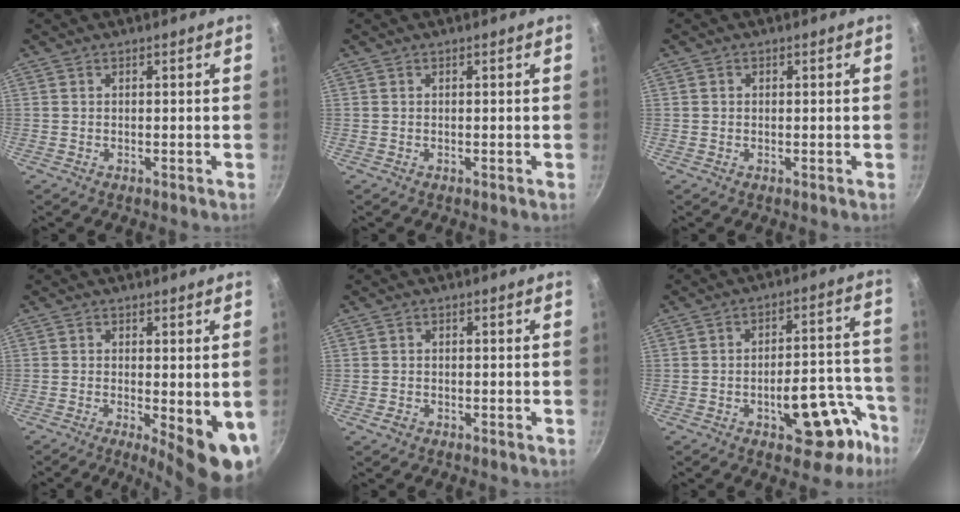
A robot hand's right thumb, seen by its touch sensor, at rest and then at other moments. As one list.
[{"total": 0.0}, {"total": 0.6, "force": [0.1, 0.6, 0.2], "torque": [-0.002, 0.003, 0.000]}, {"total": 10.1, "force": [-2.1, 3.1, 9.4], "torque": [-0.109, -0.011, -0.021]}, {"total": 1.6, "force": [-0.9, 1.2, 0.6], "torque": [-0.007, 0.006, -0.014]}, {"total": 15.7, "force": [-7.8, 7.7, 11.3], "torque": [-0.073, 0.063, -0.100]}]